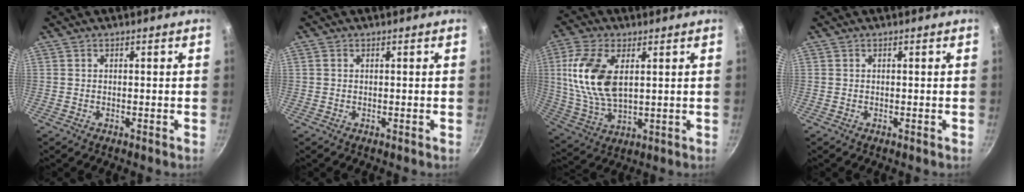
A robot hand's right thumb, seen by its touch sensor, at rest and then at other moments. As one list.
[{"total": 0.6, "force": [0.2, 0.5, 0.3], "torque": [-0.005, 0.002, 0.002]}, {"total": 14.1, "force": [3.3, 7.5, 11.5], "torque": [-0.228, -0.008, 0.070]}, {"total": 0.0}]